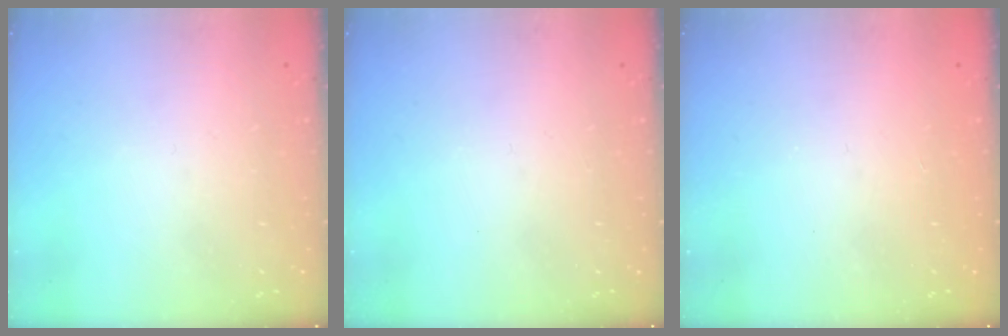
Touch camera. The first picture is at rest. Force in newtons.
{"total": 0.0}
{"total": 1.5, "press": 1.2, "slide": 0.9}